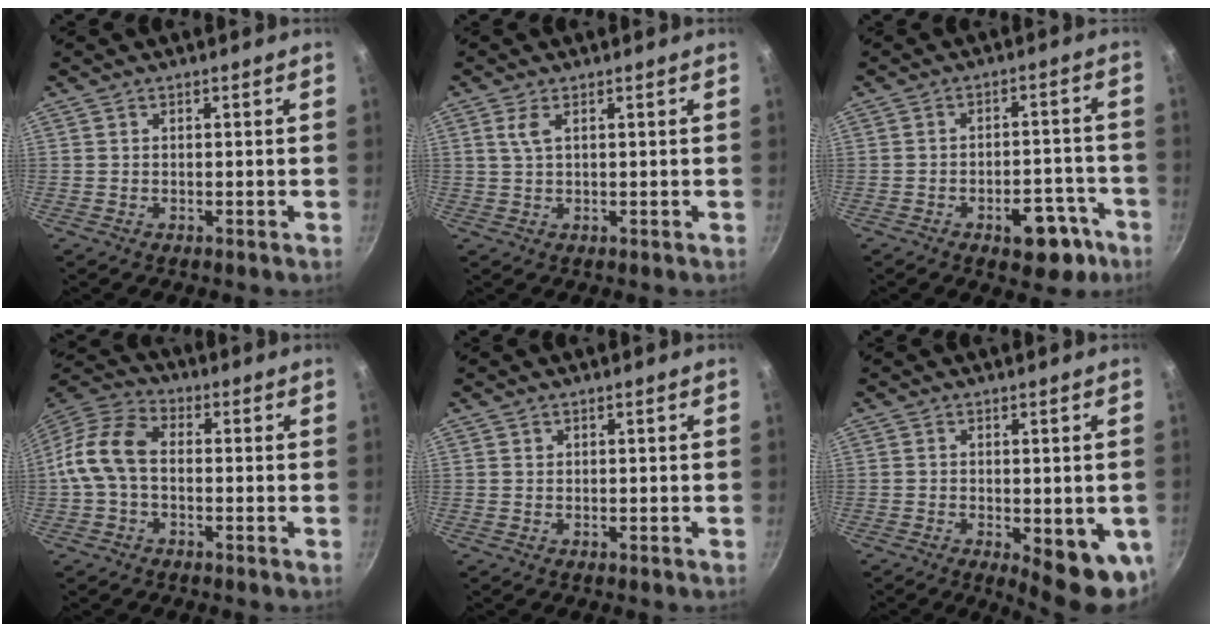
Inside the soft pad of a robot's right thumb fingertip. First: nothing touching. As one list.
[{"total": 2.5, "force": [0.9, 0.9, 2.1], "torque": [-0.046, -0.001, 0.021]}, {"total": 9.9, "force": [-5.3, 5.3, 6.6], "torque": [-0.047, 0.044, -0.061]}, {"total": 10.7, "force": [-0.9, 7.0, 8.0], "torque": [-0.150, 0.038, -0.035]}, {"total": 0.0}, {"total": 11.4, "force": [-2.9, 4.1, 10.2], "torque": [-0.103, -0.012, -0.029]}]